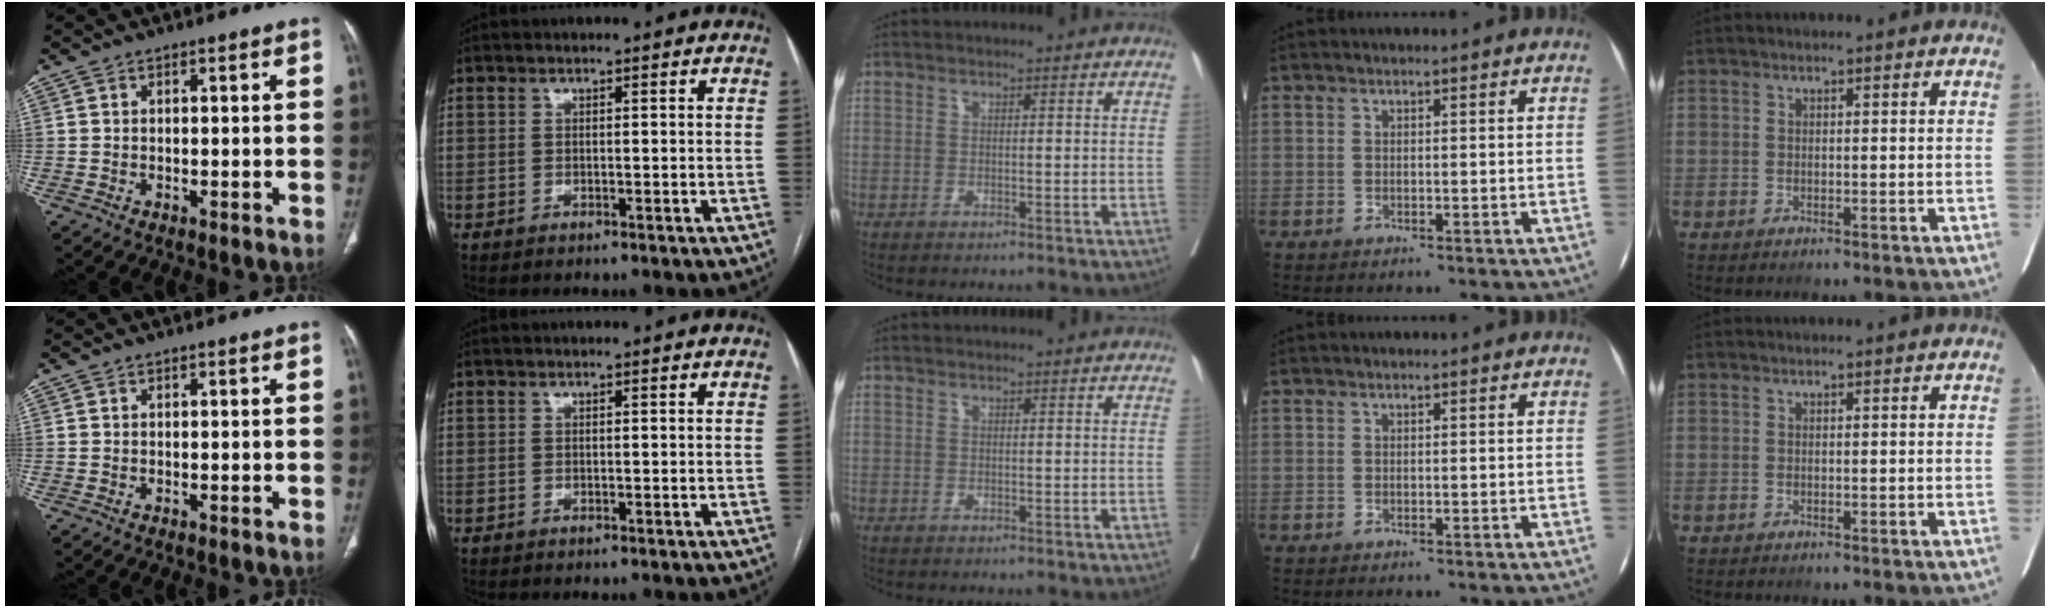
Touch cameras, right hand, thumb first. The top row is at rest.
{}